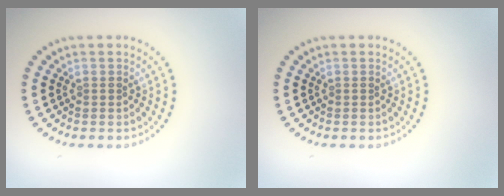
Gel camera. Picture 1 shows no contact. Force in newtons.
{"total": 0.0}